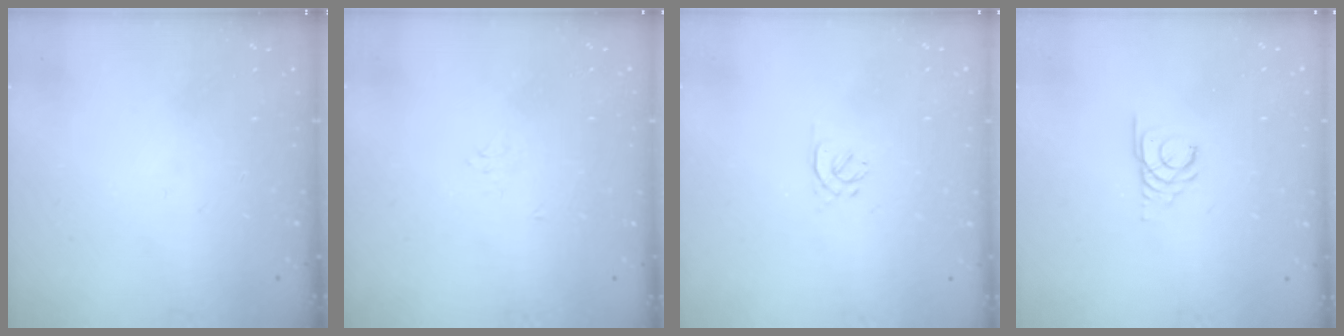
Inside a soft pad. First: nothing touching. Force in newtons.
{"total": 4.1, "press": 4.0, "slide": 0.5}
{"total": 1.6, "press": 1.5, "slide": 0.6}
{"total": 2.7, "press": 2.7, "slide": 0.3}